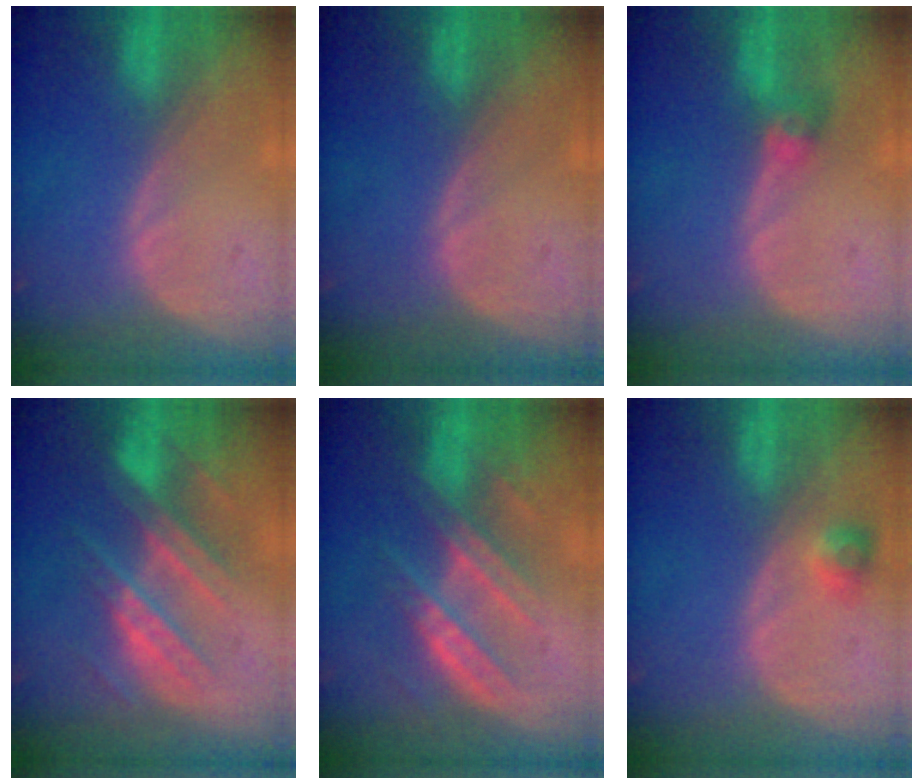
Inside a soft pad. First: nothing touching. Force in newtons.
{"total": 0.0}
{"total": 3.0, "press": 2.6, "slide": 1.5}
{"total": 9.1, "press": 7.9, "slide": 4.4}
{"total": 7.5, "press": 7.2, "slide": 1.9}
{"total": 2.2, "press": 2.2, "slide": 0.2}